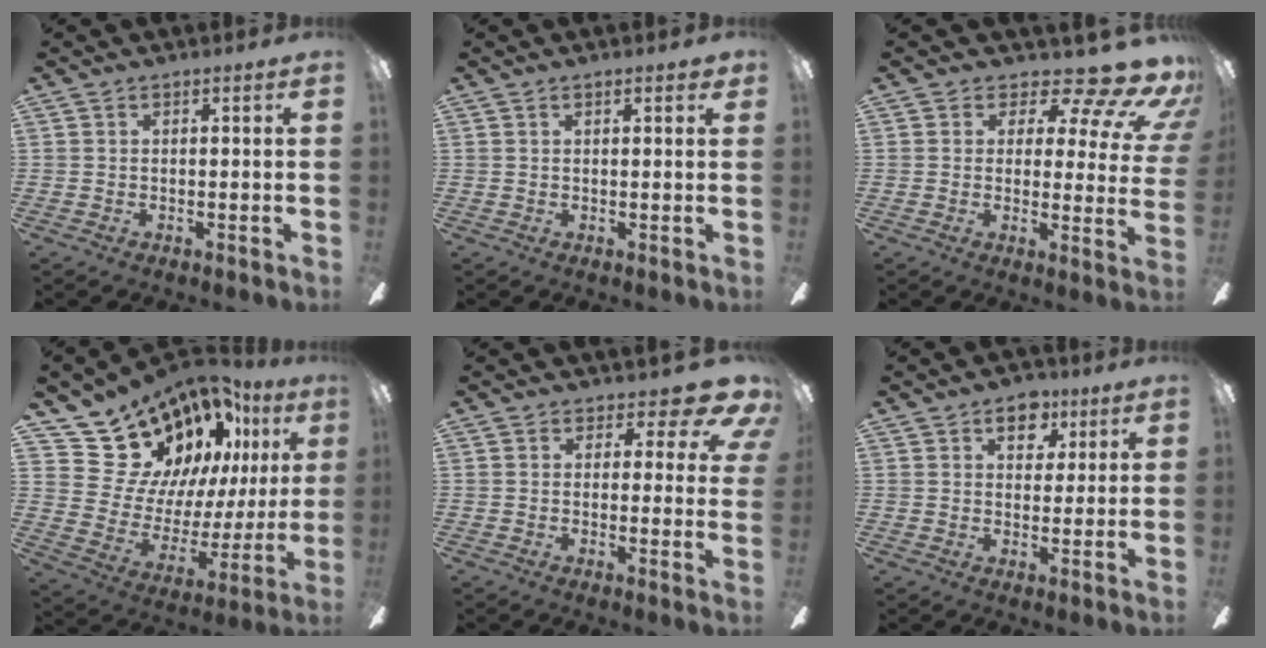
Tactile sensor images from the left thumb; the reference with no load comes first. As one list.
[{"total": 2.2, "force": [1.3, 0.5, 1.8], "torque": [-0.030, 0.000, 0.019]}, {"total": 13.2, "force": [9.5, 4.6, 7.8], "torque": [-0.115, -0.073, 0.163]}, {"total": 19.8, "force": [16.2, 10.4, 4.6], "torque": [-0.080, -0.135, 0.321]}, {"total": 9.5, "force": [5.9, 4.1, 6.2], "torque": [-0.068, -0.038, 0.103]}, {"total": 7.1, "force": [4.0, 4.5, 3.7], "torque": [-0.027, -0.013, 0.064]}]